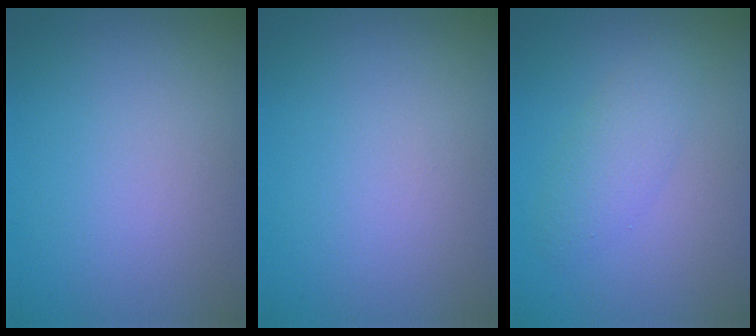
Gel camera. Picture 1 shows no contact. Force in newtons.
{"total": 0.0}
{"total": 2.3, "press": 2.3, "slide": 0.2}